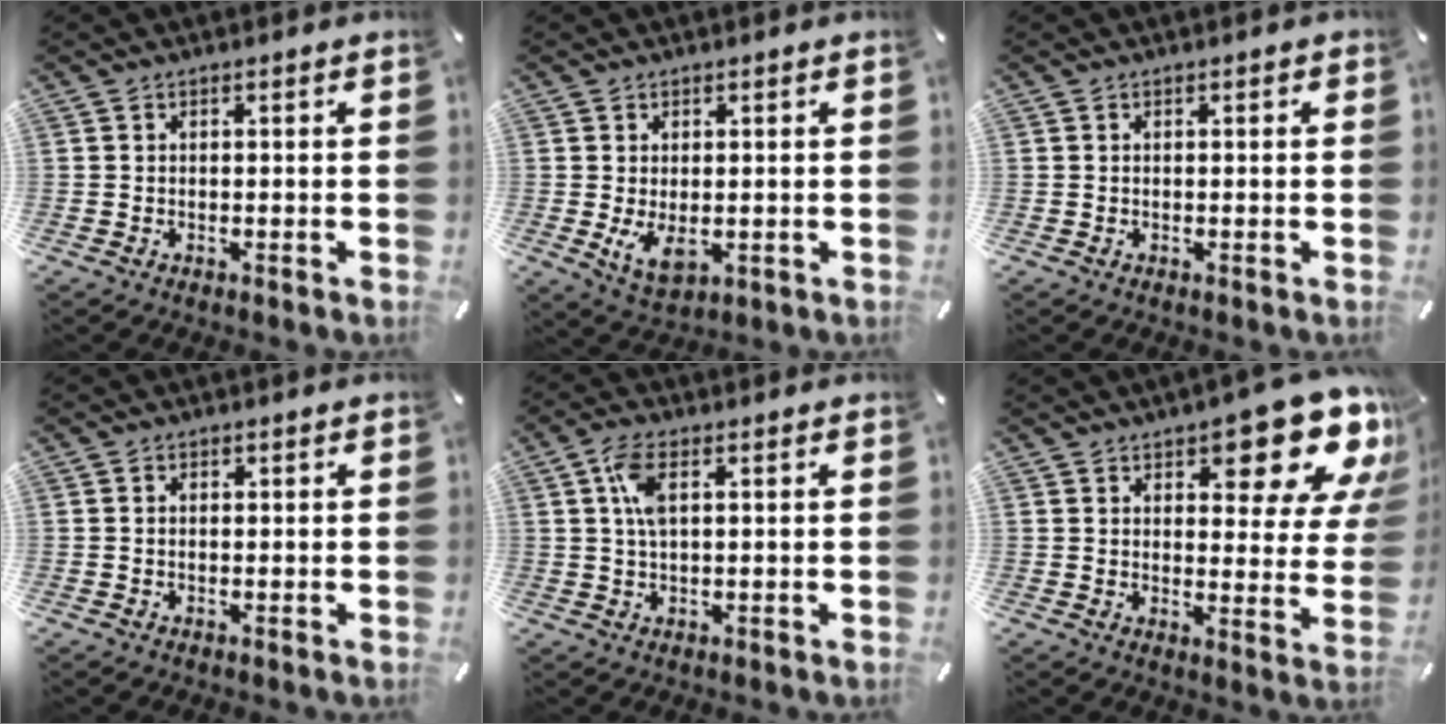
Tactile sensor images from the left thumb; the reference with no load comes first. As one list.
[{"total": 5.5, "force": [-0.3, 3.4, 4.3], "torque": [-0.086, -0.010, -0.009]}, {"total": 0.0}, {"total": 0.9, "force": [0.1, 0.6, 0.7], "torque": [-0.014, 0.004, 0.000]}, {"total": 5.8, "force": [1.8, 2.5, 5.0], "torque": [-0.120, 0.004, 0.025]}, {"total": 15.1, "force": [10.0, 6.3, 9.5], "torque": [-0.103, -0.078, 0.163]}]